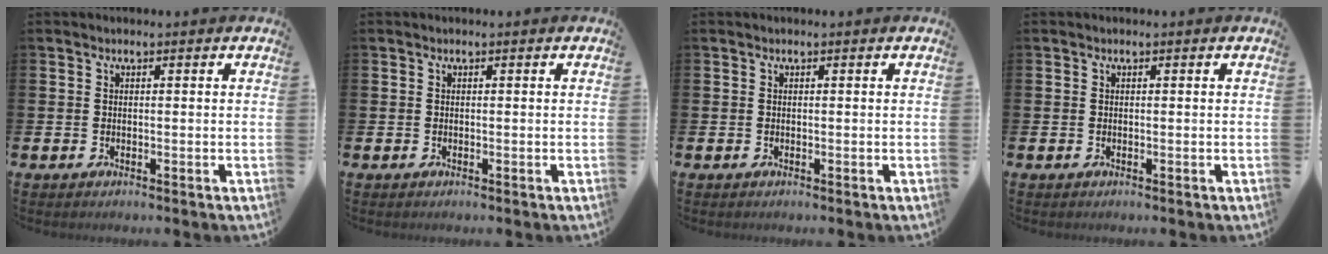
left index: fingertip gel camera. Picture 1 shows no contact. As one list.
[{"total": 0.0}, {"total": 0.0}, {"total": 0.0}]